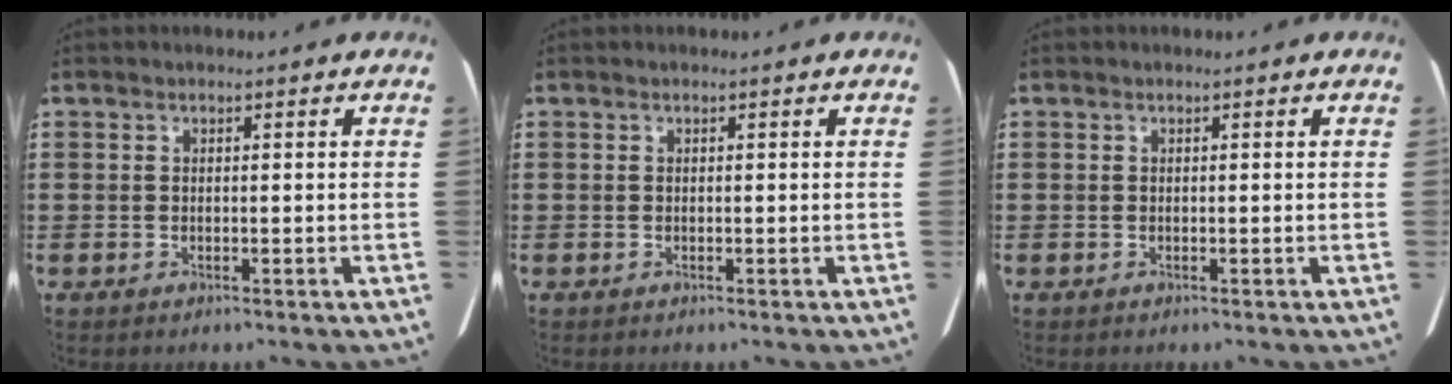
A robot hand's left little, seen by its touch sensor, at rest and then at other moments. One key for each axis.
{"total": 0.0}
{"total": 0.0}